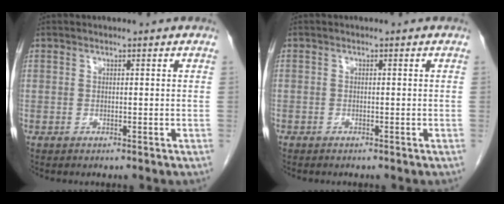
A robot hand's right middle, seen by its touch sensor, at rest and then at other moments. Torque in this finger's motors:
{"motor_torque": [0.95, -1.19, 0.22, -0.03]}